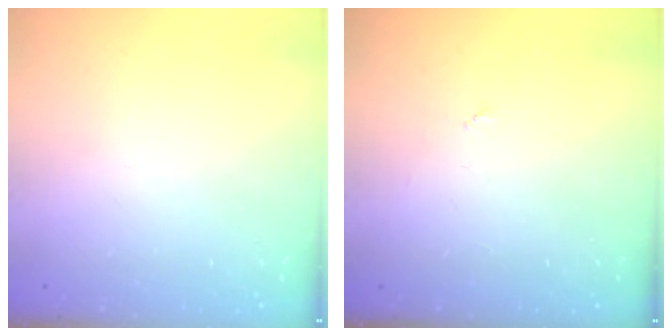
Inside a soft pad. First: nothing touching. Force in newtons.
{"total": 2.7, "press": 2.7, "slide": 0.4}